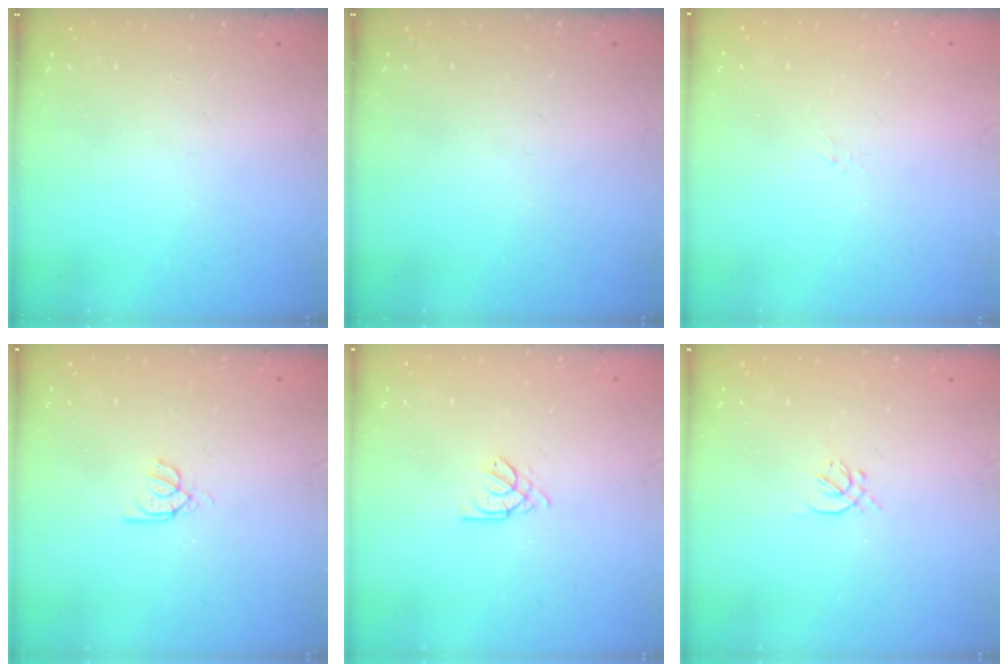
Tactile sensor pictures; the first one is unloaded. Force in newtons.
{"total": 0.0}
{"total": 1.5, "press": 1.4, "slide": 0.3}
{"total": 2.6, "press": 2.6, "slide": 0.2}
{"total": 2.3, "press": 2.3, "slide": 0.5}
{"total": 1.0, "press": 0.9, "slide": 0.4}